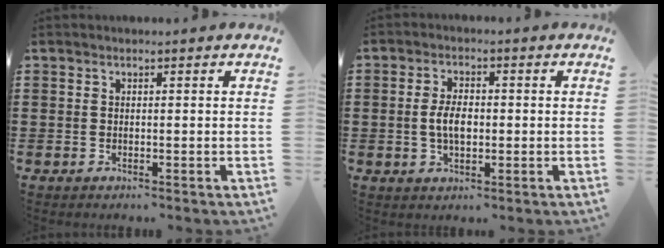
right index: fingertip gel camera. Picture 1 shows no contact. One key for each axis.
{"total": 4.5, "fx": -0.2, "fy": 2.3, "fz": 3.8, "tx": -0.088, "ty": 0.001, "tz": -0.010}